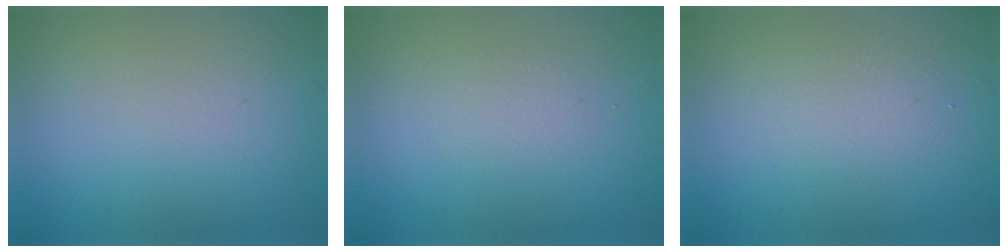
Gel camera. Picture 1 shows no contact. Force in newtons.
{"total": 1.0, "press": 1.0, "slide": 0.1}
{"total": 1.9, "press": 1.9, "slide": 0.1}